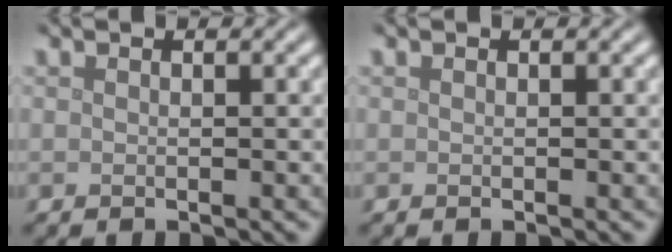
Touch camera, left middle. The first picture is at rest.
{"total": 0.0}